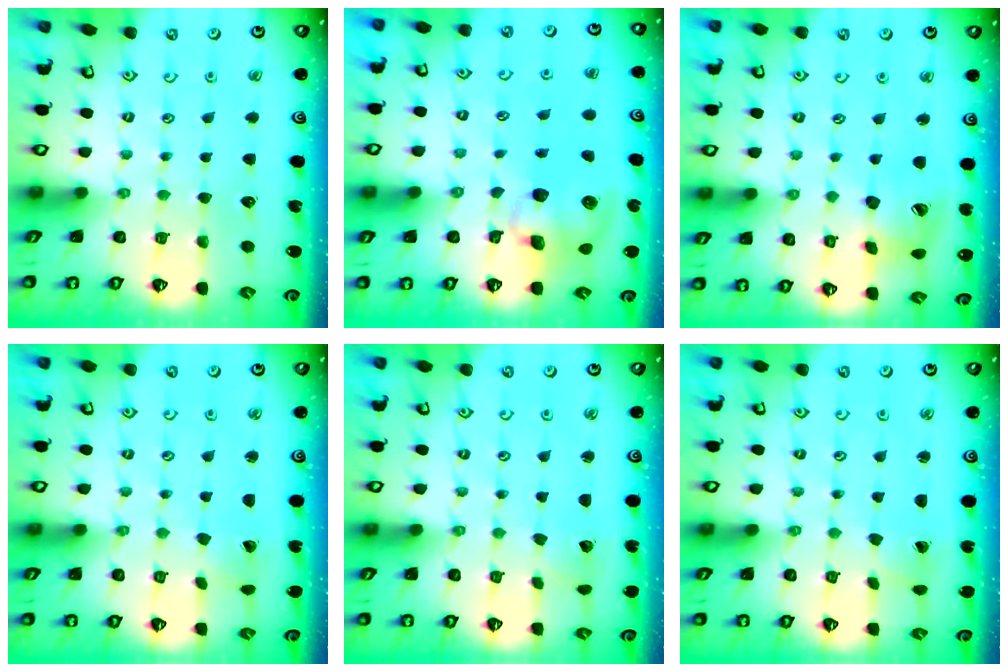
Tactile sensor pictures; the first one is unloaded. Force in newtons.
{"total": 11.3, "press": 11.1, "slide": 1.6}
{"total": 14.8, "press": 14.6, "slide": 2.2}
{"total": 0.7, "press": 0.7, "slide": 0.0}
{"total": 2.2, "press": 2.2, "slide": 0.1}
{"total": 0.7, "press": 0.7, "slide": 0.1}